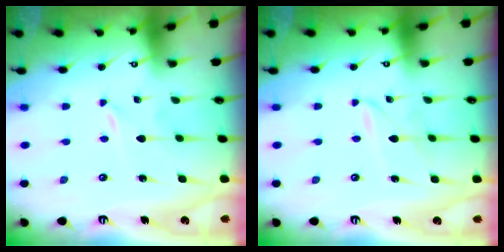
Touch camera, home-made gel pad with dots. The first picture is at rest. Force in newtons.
{"total": 1.9, "press": 1.9, "slide": 0.2}